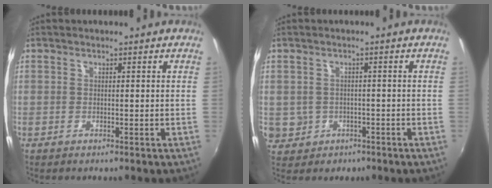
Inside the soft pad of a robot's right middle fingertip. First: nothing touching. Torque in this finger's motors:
{"motor_torque": [0.17, -0.19, 0.00, 0.01]}